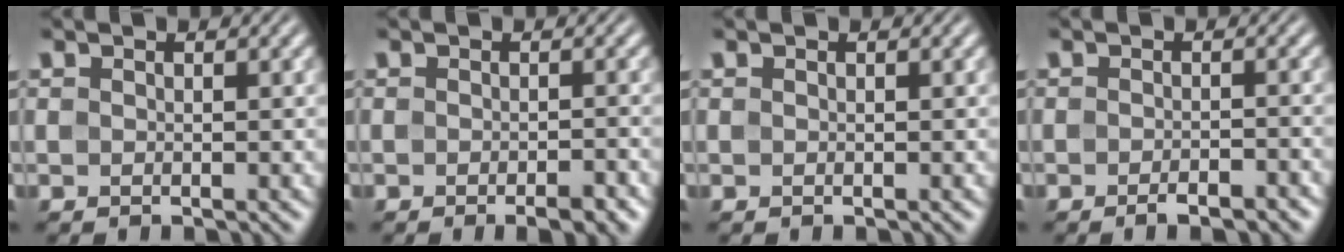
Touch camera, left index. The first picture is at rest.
{"total": 2.3, "force": [-1.4, 0.5, 1.8], "torque": [-0.024, -0.002, -0.019]}
{"total": 0.0}
{"total": 2.3, "force": [-1.6, 0.6, 1.6], "torque": [-0.022, 0.001, -0.023]}